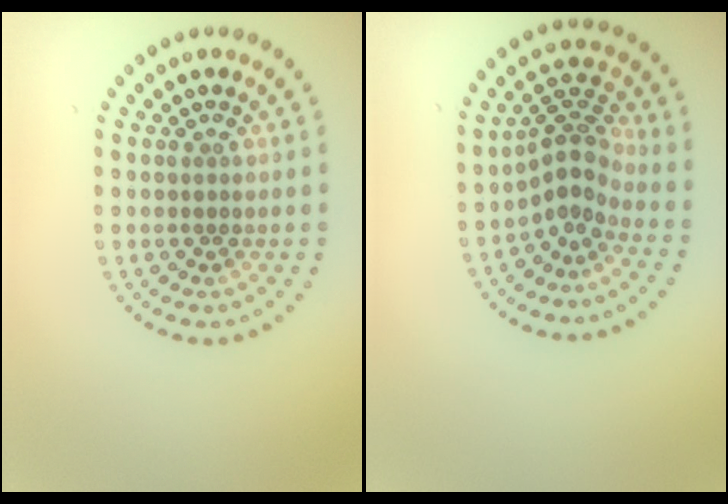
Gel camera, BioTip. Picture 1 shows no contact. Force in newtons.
{"total": 3.1, "press": 2.2, "slide": 2.2}